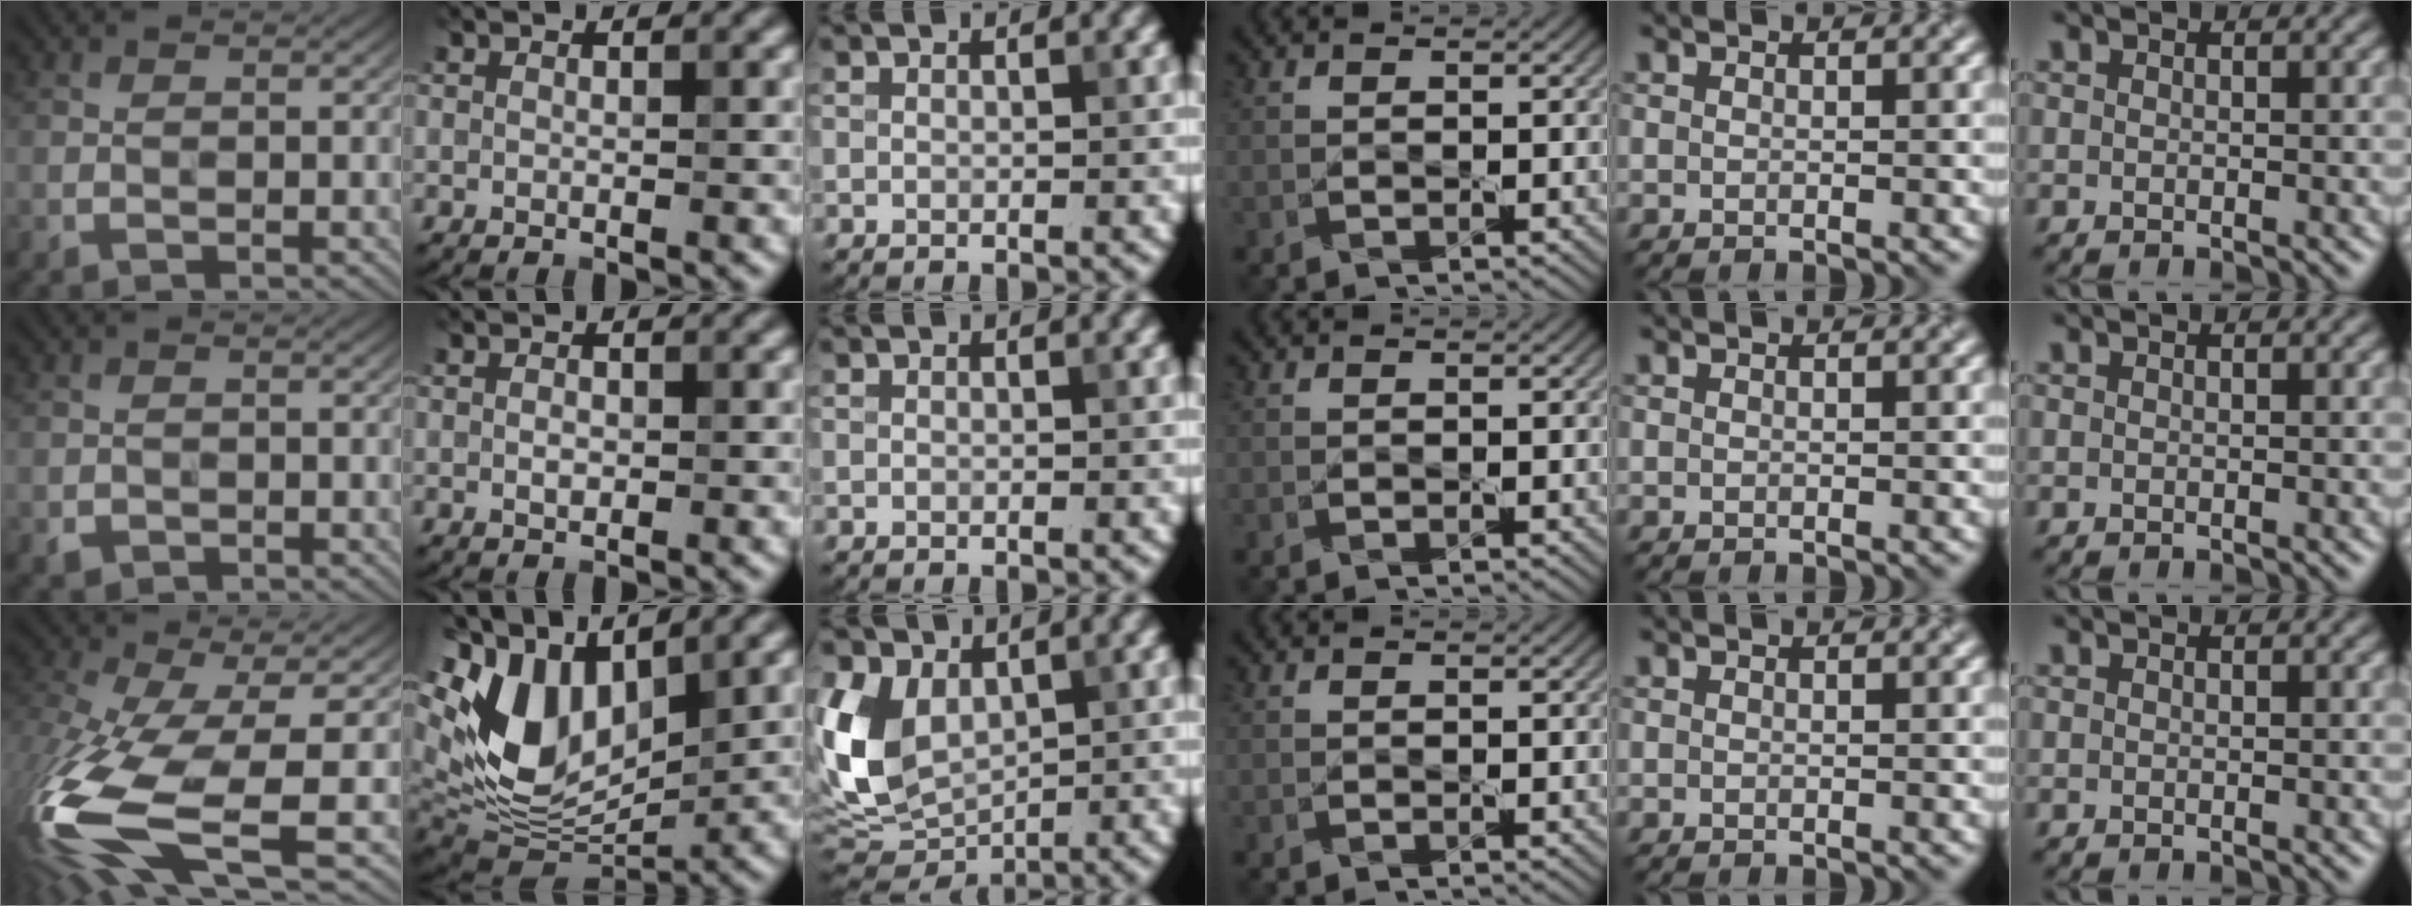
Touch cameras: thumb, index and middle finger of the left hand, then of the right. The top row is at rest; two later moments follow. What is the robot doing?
{"motion": "lift_and_place", "object": "knife"}